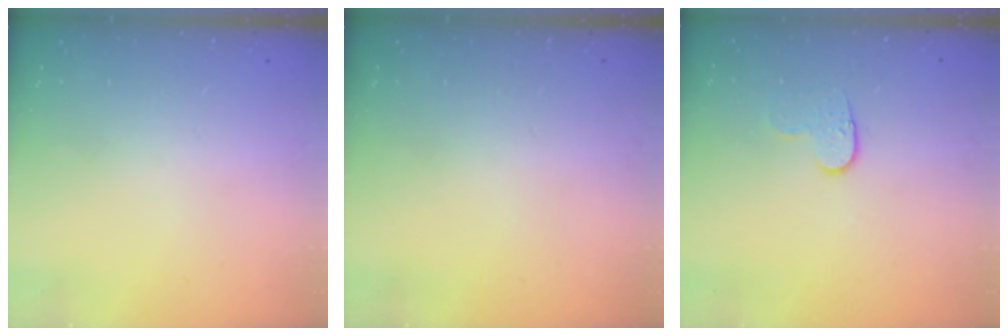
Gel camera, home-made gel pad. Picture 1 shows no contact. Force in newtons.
{"total": 0.0}
{"total": 5.8, "press": 5.7, "slide": 0.4}